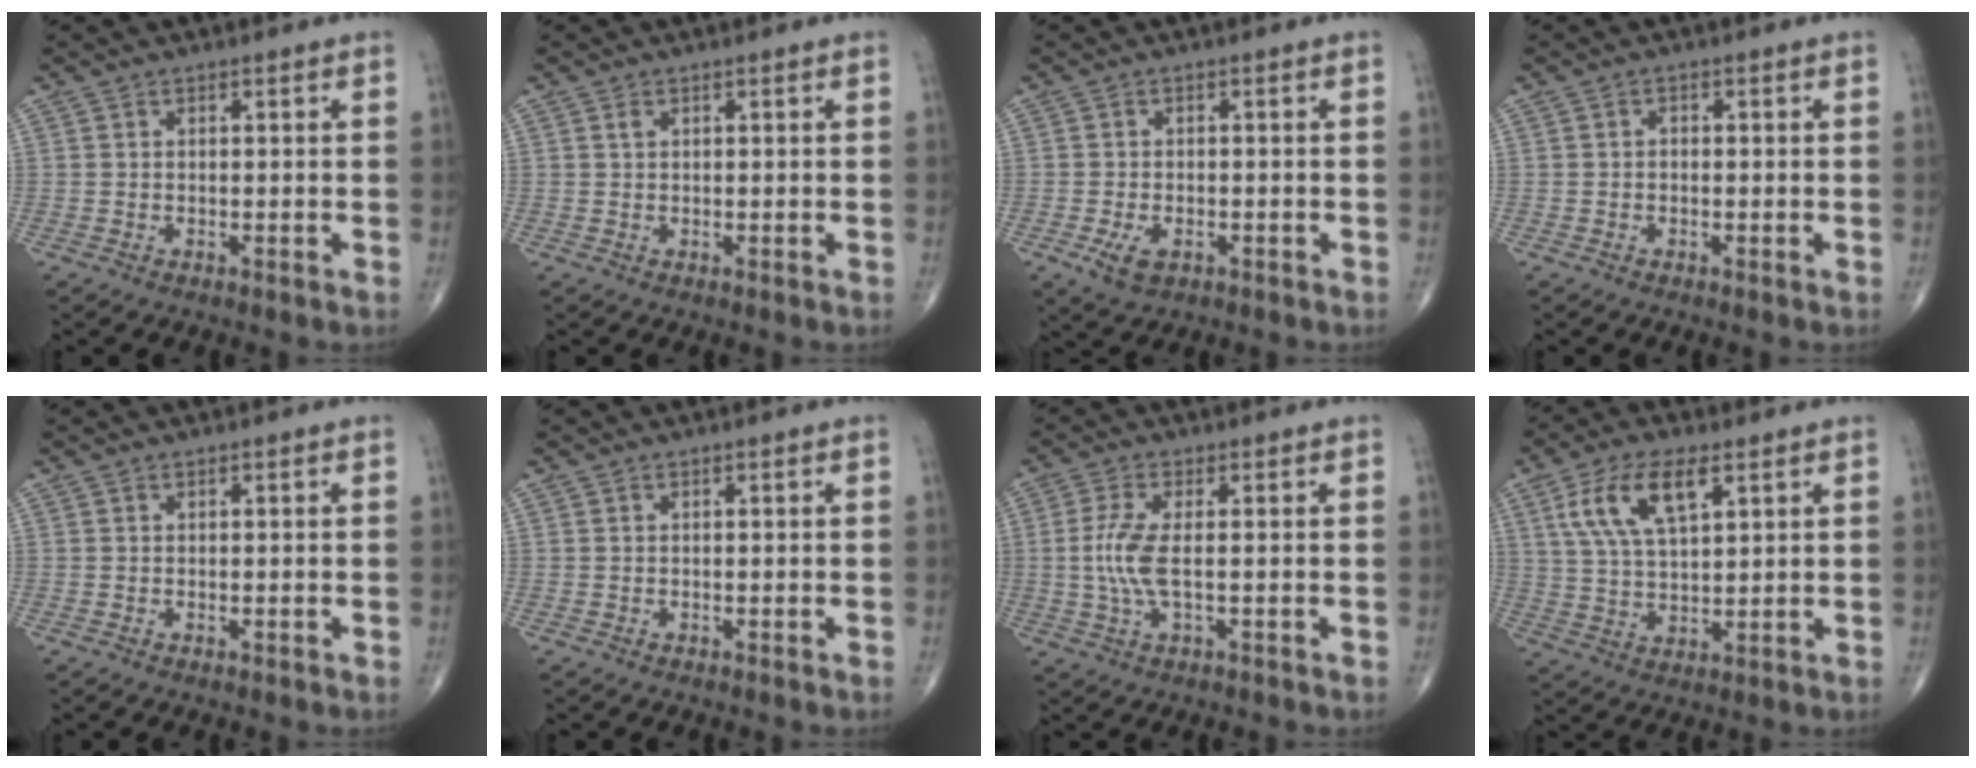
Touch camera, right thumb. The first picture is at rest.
{"total": 0.8, "force": [0.4, 0.5, 0.5], "torque": [-0.009, 0.001, 0.008]}
{"total": 4.3, "force": [-1.8, 2.5, 3.0], "torque": [-0.053, -0.001, -0.027]}
{"total": 0.9, "force": [0.0, 0.6, 0.6], "torque": [-0.007, 0.005, -0.003]}
{"total": 0.0}
{"total": 0.0}
{"total": 6.4, "force": [-0.1, 2.0, 6.1], "torque": [-0.155, -0.001, -0.006]}
{"total": 11.3, "force": [4.8, 5.0, 8.9], "torque": [-0.170, -0.005, 0.094]}